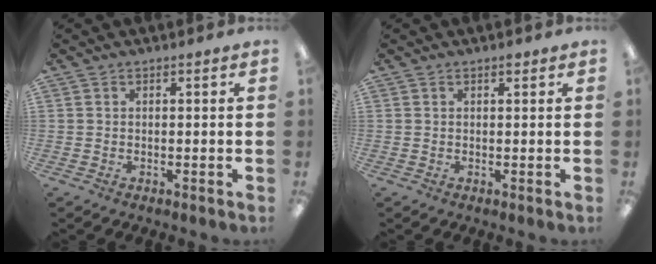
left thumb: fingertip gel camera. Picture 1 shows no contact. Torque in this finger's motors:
{"motor_torque": [0.32, 0.05, 0.22, -0.09, 0.00]}